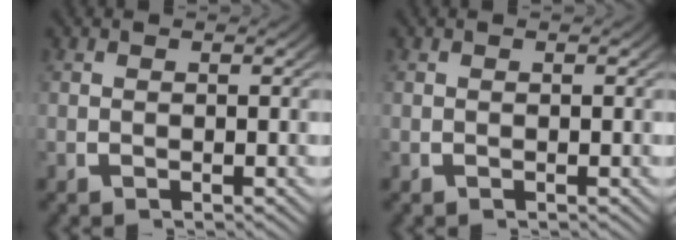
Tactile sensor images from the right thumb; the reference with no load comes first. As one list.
[{"total": 0.0}]